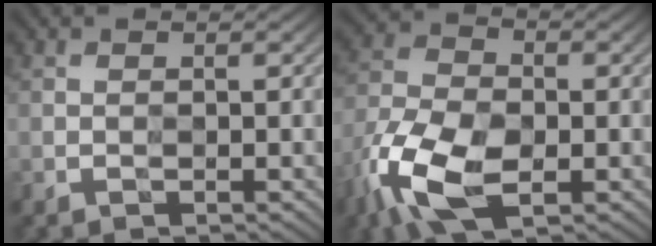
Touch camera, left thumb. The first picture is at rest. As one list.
[{"total": 11.6, "force": [-5.3, 6.4, 8.1], "torque": [-0.202, -0.021, -0.110]}]